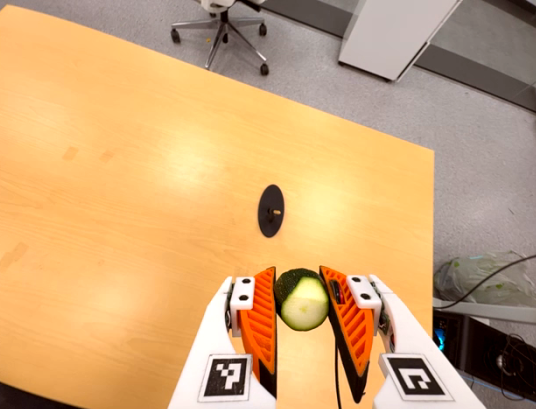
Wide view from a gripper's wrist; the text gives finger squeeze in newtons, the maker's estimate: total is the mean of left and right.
{"total": 9.5, "left": 8.9, "right": 10.2}